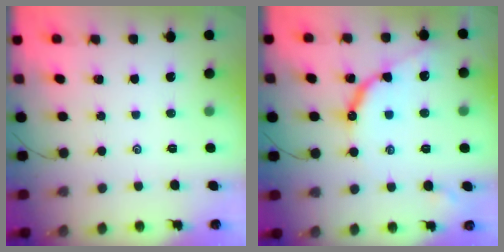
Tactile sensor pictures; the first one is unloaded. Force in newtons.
{"total": 10.3, "press": 10.2, "slide": 0.9}